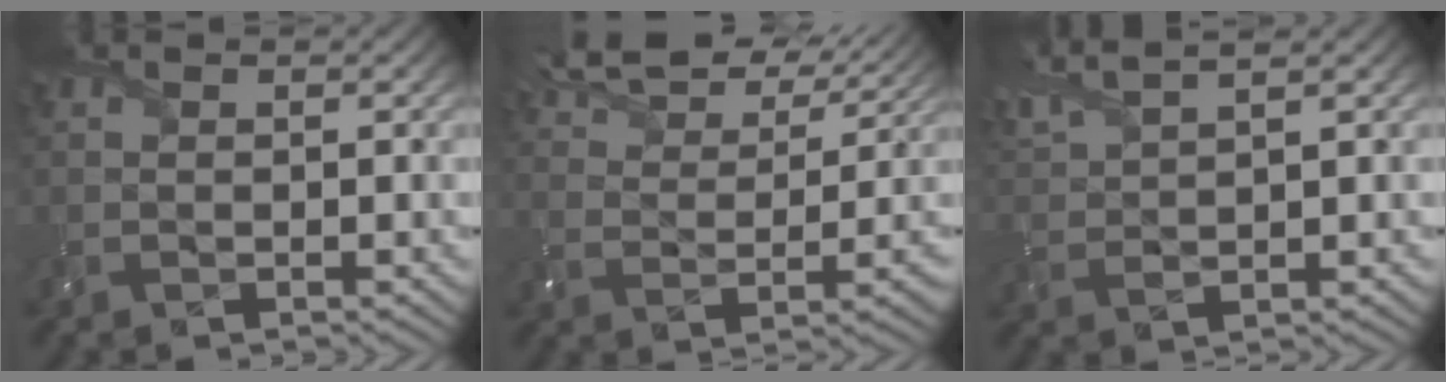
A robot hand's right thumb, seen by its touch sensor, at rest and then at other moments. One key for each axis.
{"total": 10.0, "fx": 8.3, "fy": 2.7, "fz": 4.9, "tx": -0.118, "ty": 0.017, "tz": 0.145}
{"total": 6.3, "fx": 4.9, "fy": 1.1, "fz": 3.8, "tx": -0.081, "ty": 0.025, "tz": 0.096}